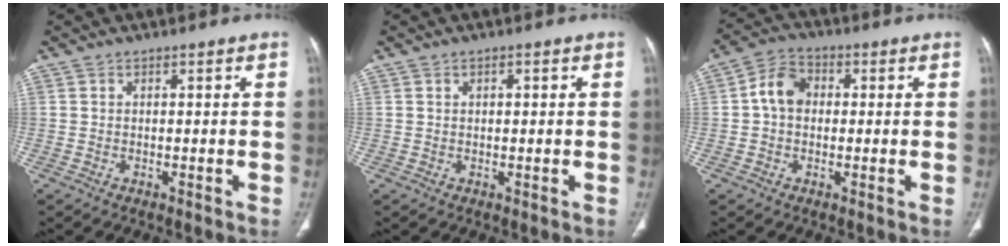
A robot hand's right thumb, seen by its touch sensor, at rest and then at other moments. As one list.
[{"total": 1.2, "force": [0.5, 0.6, 0.9], "torque": [-0.017, 0.002, 0.008]}, {"total": 6.5, "force": [0.4, 5.0, 4.2], "torque": [-0.064, 0.018, -0.003]}]